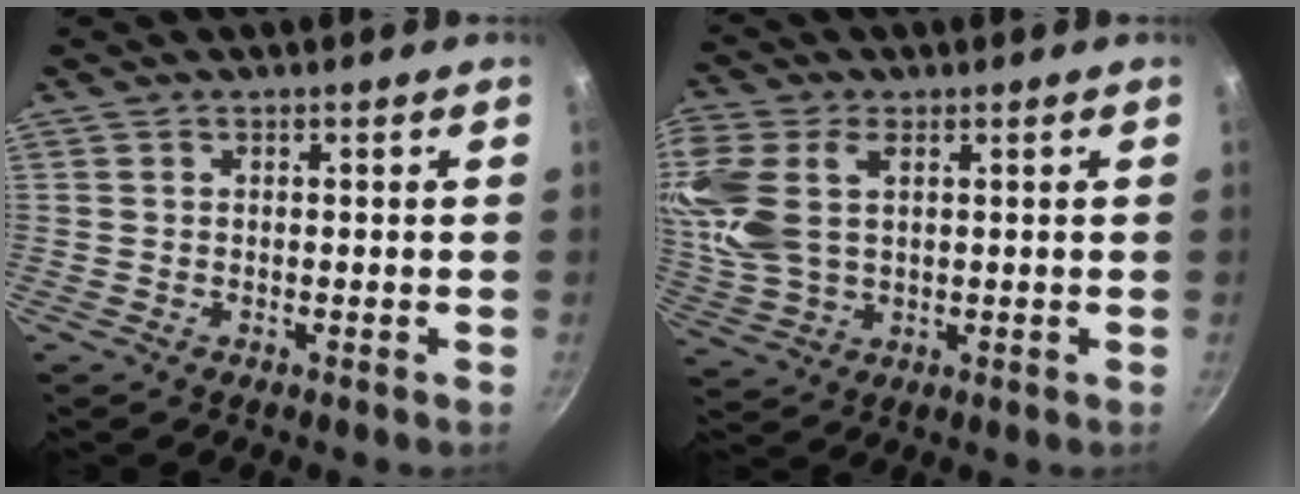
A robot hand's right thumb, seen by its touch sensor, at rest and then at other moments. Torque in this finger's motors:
{"motor_torque": [-0.28, 0.81, 0.13, 0.01, 0.31]}